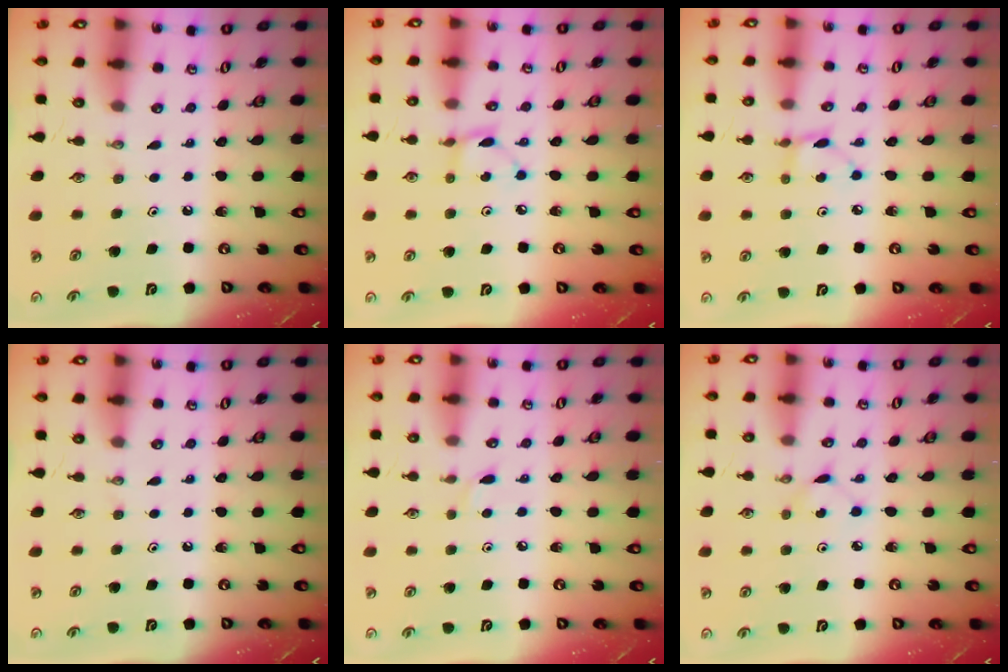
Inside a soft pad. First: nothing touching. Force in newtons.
{"total": 2.6, "press": 2.6, "slide": 0.1}
{"total": 3.7, "press": 3.7, "slide": 0.4}
{"total": 0.0}
{"total": 2.8, "press": 2.7, "slide": 0.4}
{"total": 2.5, "press": 2.4, "slide": 0.3}